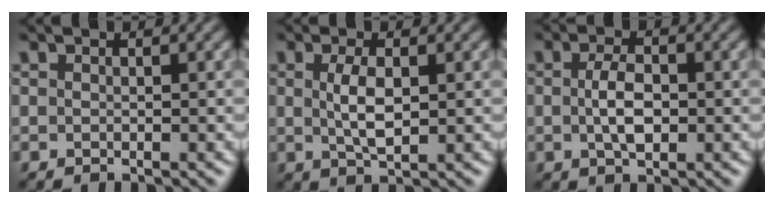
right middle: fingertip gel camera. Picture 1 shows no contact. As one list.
[{"total": 3.0, "force": [0.4, 1.0, 2.8], "torque": [-0.062, -0.002, 0.009]}, {"total": 3.1, "force": [-0.1, 1.5, 2.7], "torque": [-0.056, -0.002, -0.003]}]